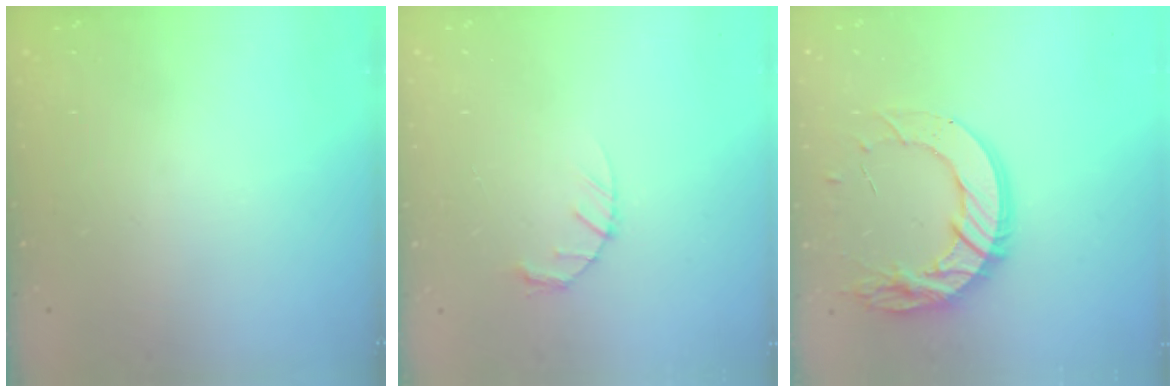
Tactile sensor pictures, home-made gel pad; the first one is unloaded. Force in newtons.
{"total": 3.3, "press": 3.3, "slide": 0.5}
{"total": 15.6, "press": 15.5, "slide": 1.4}